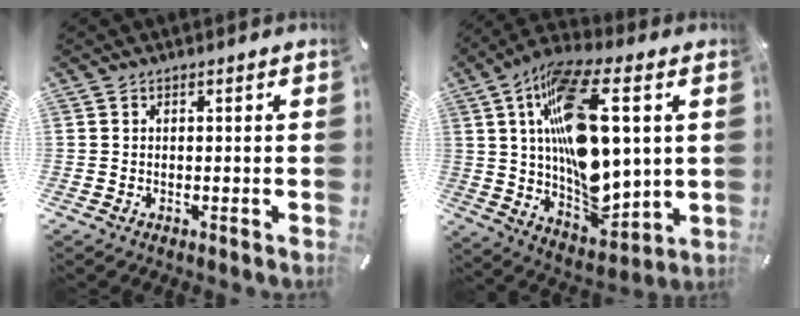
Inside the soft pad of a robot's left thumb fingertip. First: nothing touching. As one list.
[{"total": 22.1, "force": [5.5, 10.6, 18.7], "torque": [-0.342, -0.019, 0.094]}]